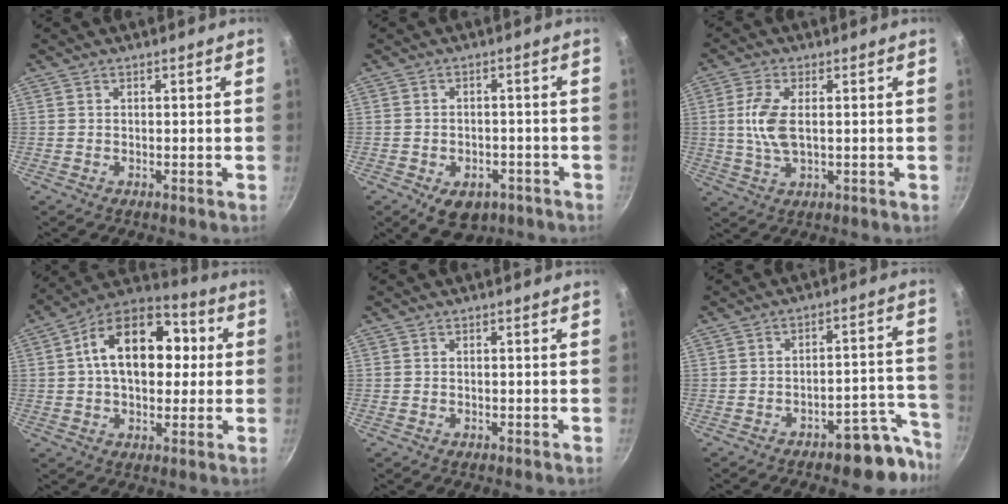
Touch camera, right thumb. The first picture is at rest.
{"total": 7.4, "force": [-4.1, 4.8, 3.9], "torque": [-0.042, 0.019, -0.051]}
{"total": 7.3, "force": [0.6, 3.4, 6.4], "torque": [-0.149, -0.003, 0.014]}
{"total": 18.3, "force": [2.9, 11.4, 14.0], "torque": [-0.187, 0.028, 0.036]}
{"total": 0.0}
{"total": 9.4, "force": [-7.3, 3.4, 4.8], "torque": [-0.020, 0.090, -0.101]}